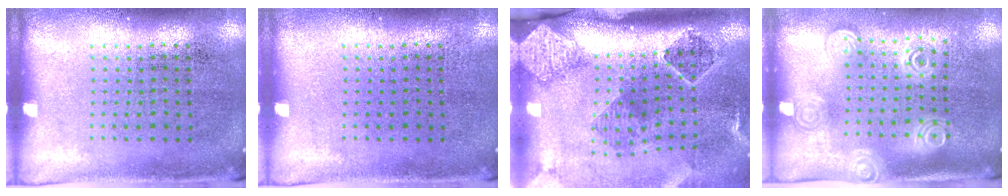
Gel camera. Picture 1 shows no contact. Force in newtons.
{"total": 0.0}
{"total": 2.9, "press": 1.9, "slide": 2.1}
{"total": 1.7, "press": 1.4, "slide": 1.0}